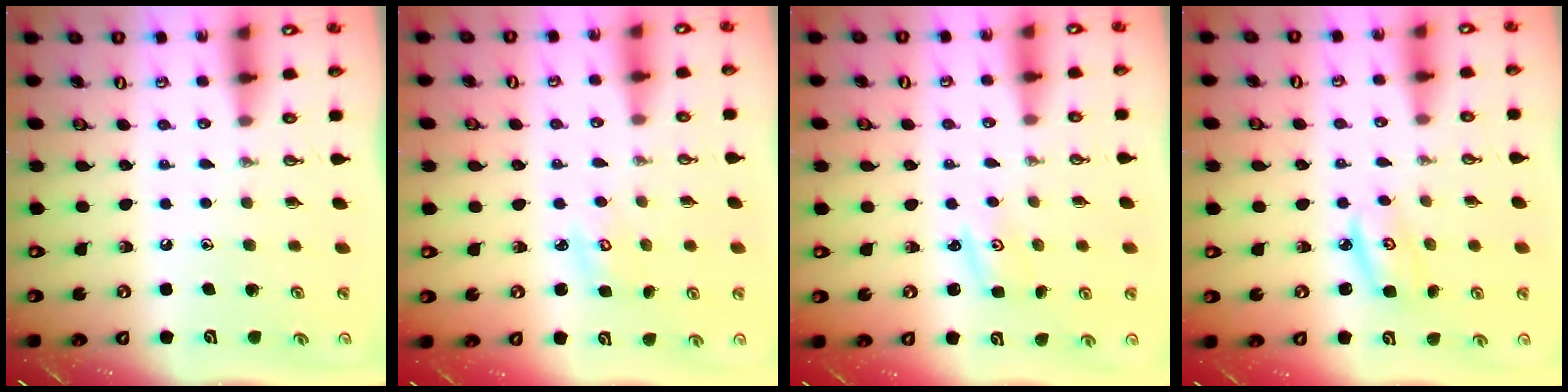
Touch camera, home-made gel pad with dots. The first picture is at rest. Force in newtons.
{"total": 3.1, "press": 3.1, "slide": 0.3}
{"total": 1.5, "press": 1.5, "slide": 0.3}
{"total": 3.8, "press": 3.8, "slide": 0.2}